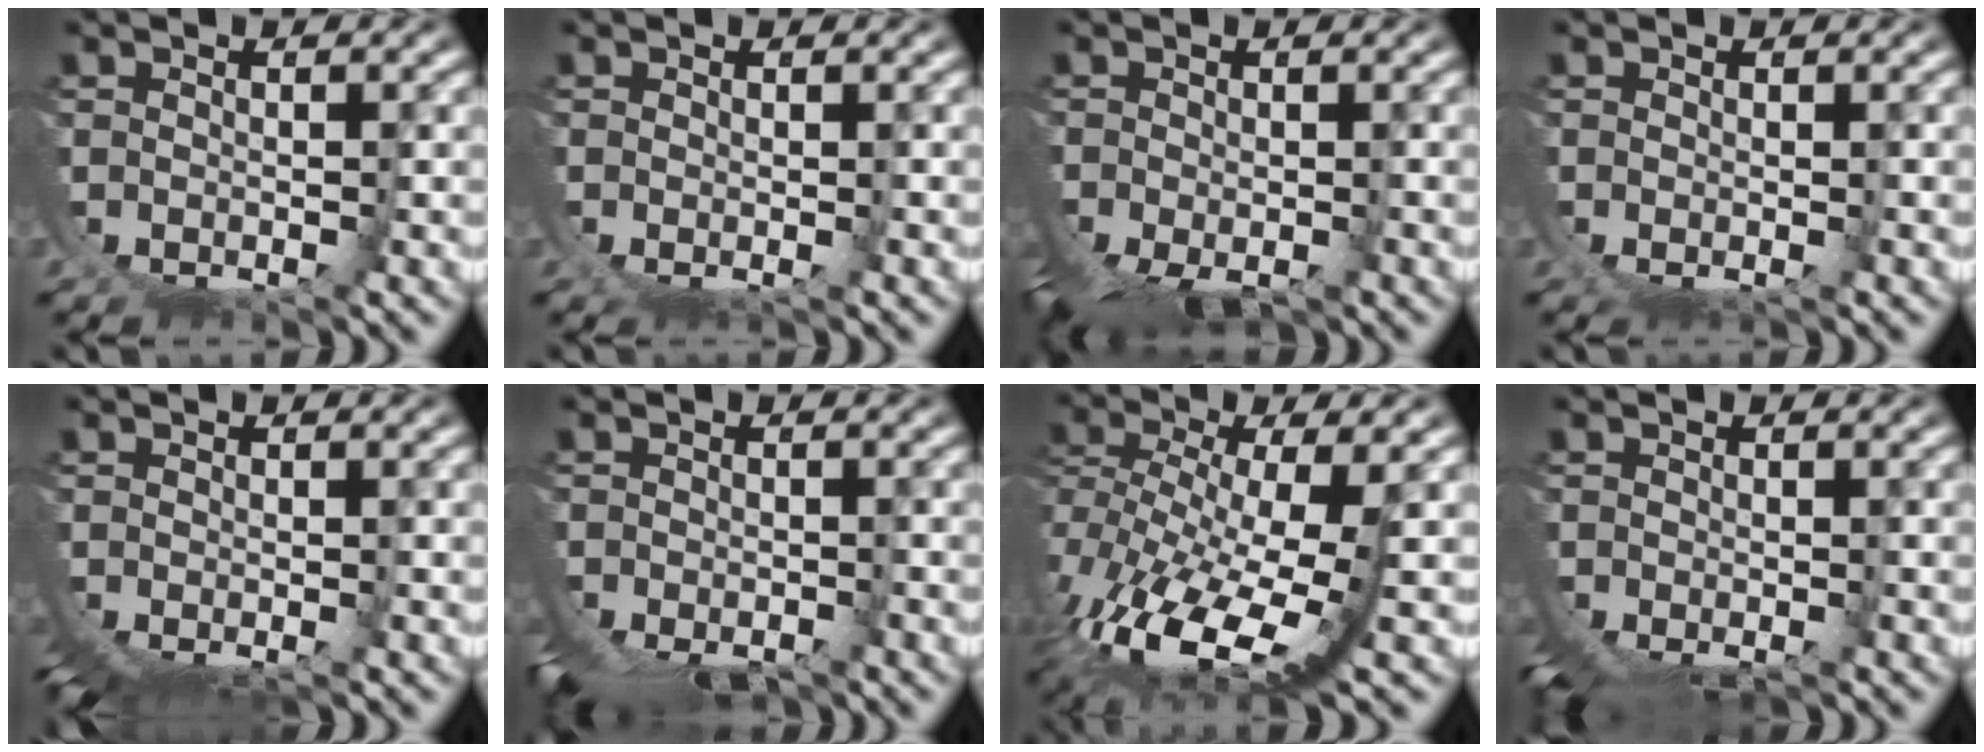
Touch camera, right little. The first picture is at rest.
{"total": 1.1, "force": [-0.9, 0.3, 0.4], "torque": [-0.013, -0.014, -0.006]}
{"total": 5.4, "force": [-3.7, -0.2, 3.9], "torque": [-0.042, -0.025, -0.038]}
{"total": 1.0, "force": [-1.0, 0.0, 0.3], "torque": [-0.008, -0.014, -0.006]}
{"total": 2.7, "force": [-1.6, -1.5, 1.7], "torque": [-0.009, -0.006, -0.014]}
{"total": 4.6, "force": [-3.8, -0.8, 2.5], "torque": [-0.012, -0.025, -0.044]}
{"total": 8.2, "force": [-4.6, 0.6, 6.7], "torque": [-0.125, -0.051, -0.042]}
{"total": 3.8, "force": [-2.7, -0.7, 2.5], "torque": [-0.021, -0.024, -0.025]}